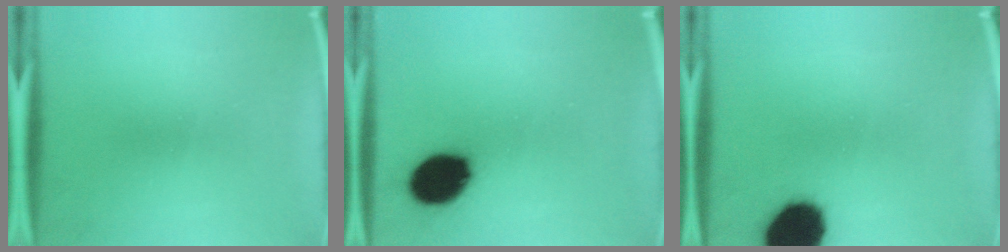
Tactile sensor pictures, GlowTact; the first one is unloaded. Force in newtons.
{"total": 13.6}
{"total": 15.7}